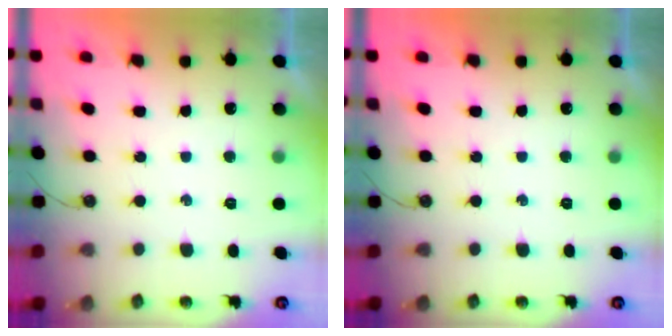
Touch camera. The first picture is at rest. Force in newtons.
{"total": 0.0}